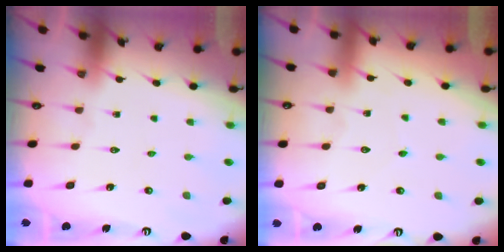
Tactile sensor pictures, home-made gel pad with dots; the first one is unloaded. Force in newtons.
{"total": 3.0, "press": 2.9, "slide": 0.4}